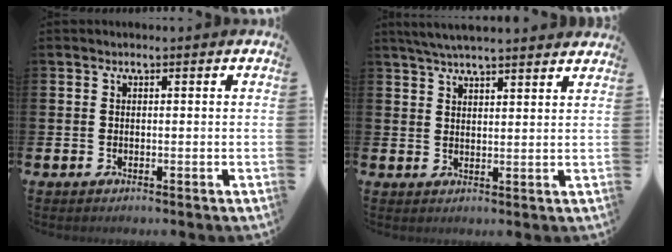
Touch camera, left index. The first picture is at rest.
{"total": 4.6, "force": [4.5, 0.2, 1.3], "torque": [-0.036, -0.013, 0.081]}